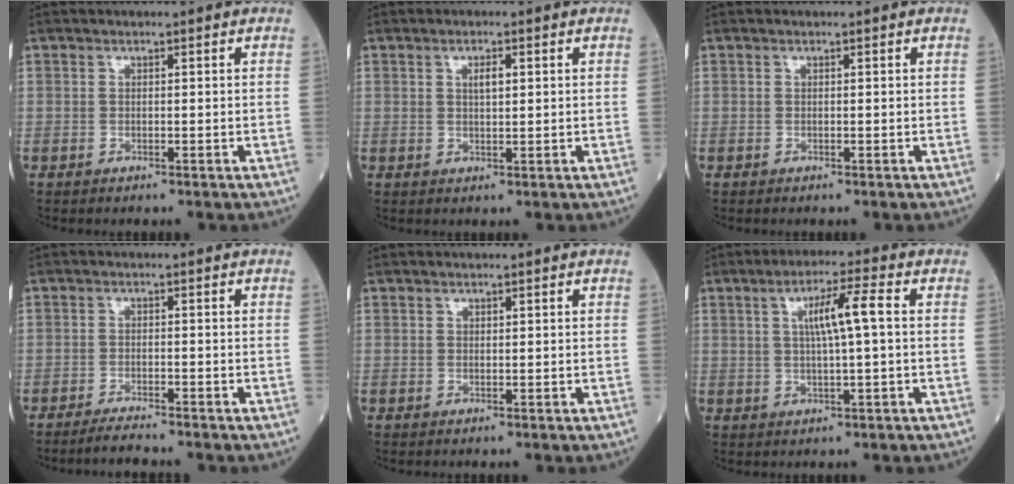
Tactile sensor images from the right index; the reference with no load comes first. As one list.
[{"total": 2.0, "force": [0.7, 0.6, 1.8], "torque": [-0.031, 0.000, 0.011]}, {"total": 0.0}, {"total": 3.1, "force": [-3.0, -0.3, 0.9], "torque": [-0.022, -0.011, -0.054]}, {"total": 0.0}, {"total": 6.4, "force": [1.2, 0.1, 6.3], "torque": [-0.110, 0.008, 0.019]}]